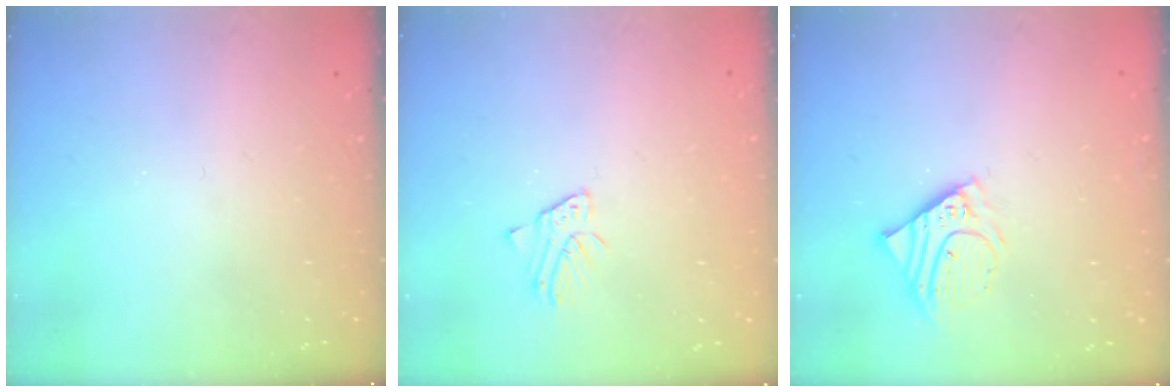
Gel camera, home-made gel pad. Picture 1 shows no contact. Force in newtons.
{"total": 1.7, "press": 1.6, "slide": 0.1}
{"total": 7.0, "press": 6.9, "slide": 1.0}